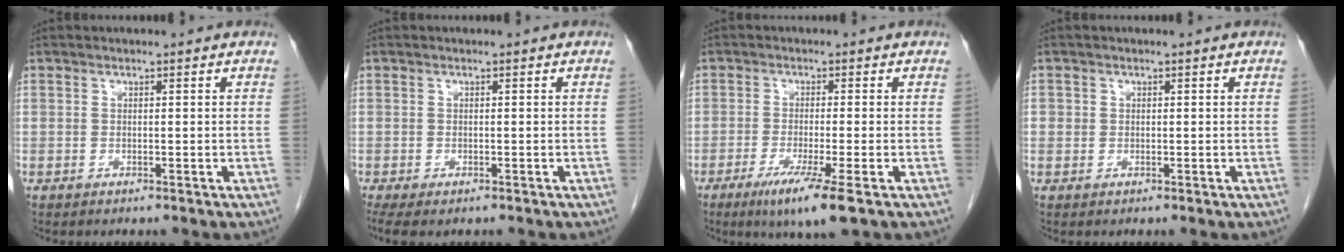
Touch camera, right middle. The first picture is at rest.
{"total": 5.0, "force": [-3.5, 2.1, 2.9], "torque": [-0.050, -0.014, -0.055]}
{"total": 7.1, "force": [-3.9, -0.3, 5.9], "torque": [-0.104, -0.024, -0.066]}
{"total": 1.1, "force": [0.1, 1.1, 0.1], "torque": [0.010, 0.007, 0.001]}